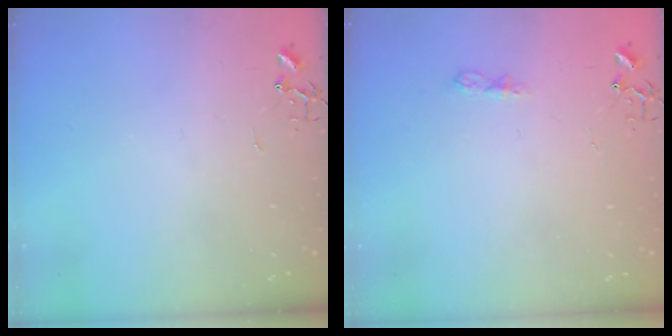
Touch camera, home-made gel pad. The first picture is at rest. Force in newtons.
{"total": 6.2, "press": 6.2, "slide": 0.8}